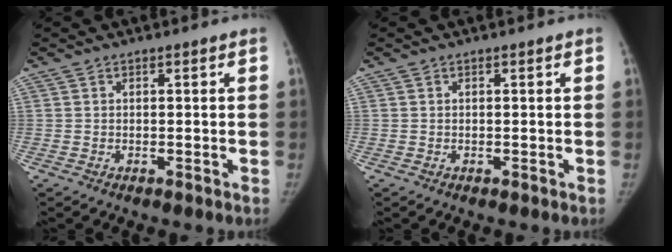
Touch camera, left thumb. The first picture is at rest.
{"total": 0.0}